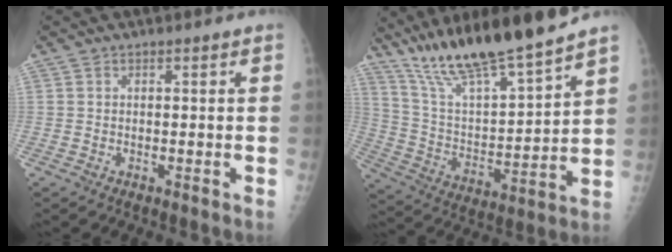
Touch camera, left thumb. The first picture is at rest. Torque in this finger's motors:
{"motor_torque": [1.15, -0.48, 1.01, -1.77, 0.09]}